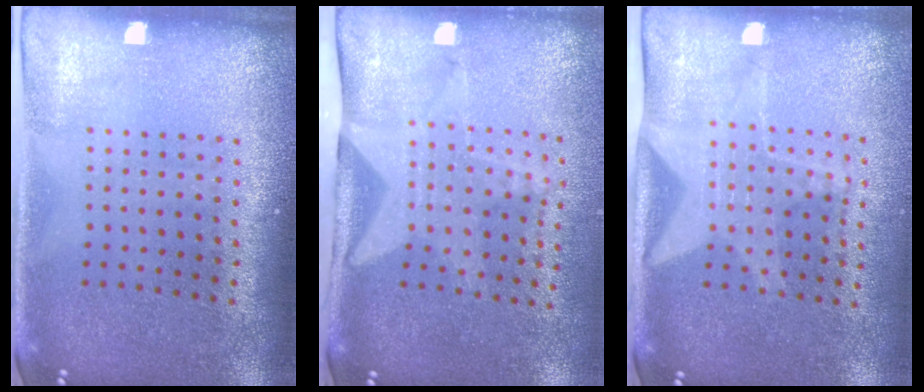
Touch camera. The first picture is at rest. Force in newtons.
{"total": 2.1, "press": 1.5, "slide": 1.4}
{"total": 1.8, "press": 1.5, "slide": 1.1}